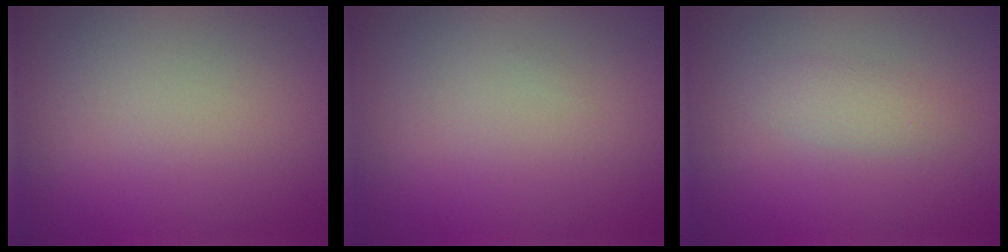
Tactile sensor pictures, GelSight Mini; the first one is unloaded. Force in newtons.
{"total": 0.0}
{"total": 1.4, "press": 1.4, "slide": 0.1}